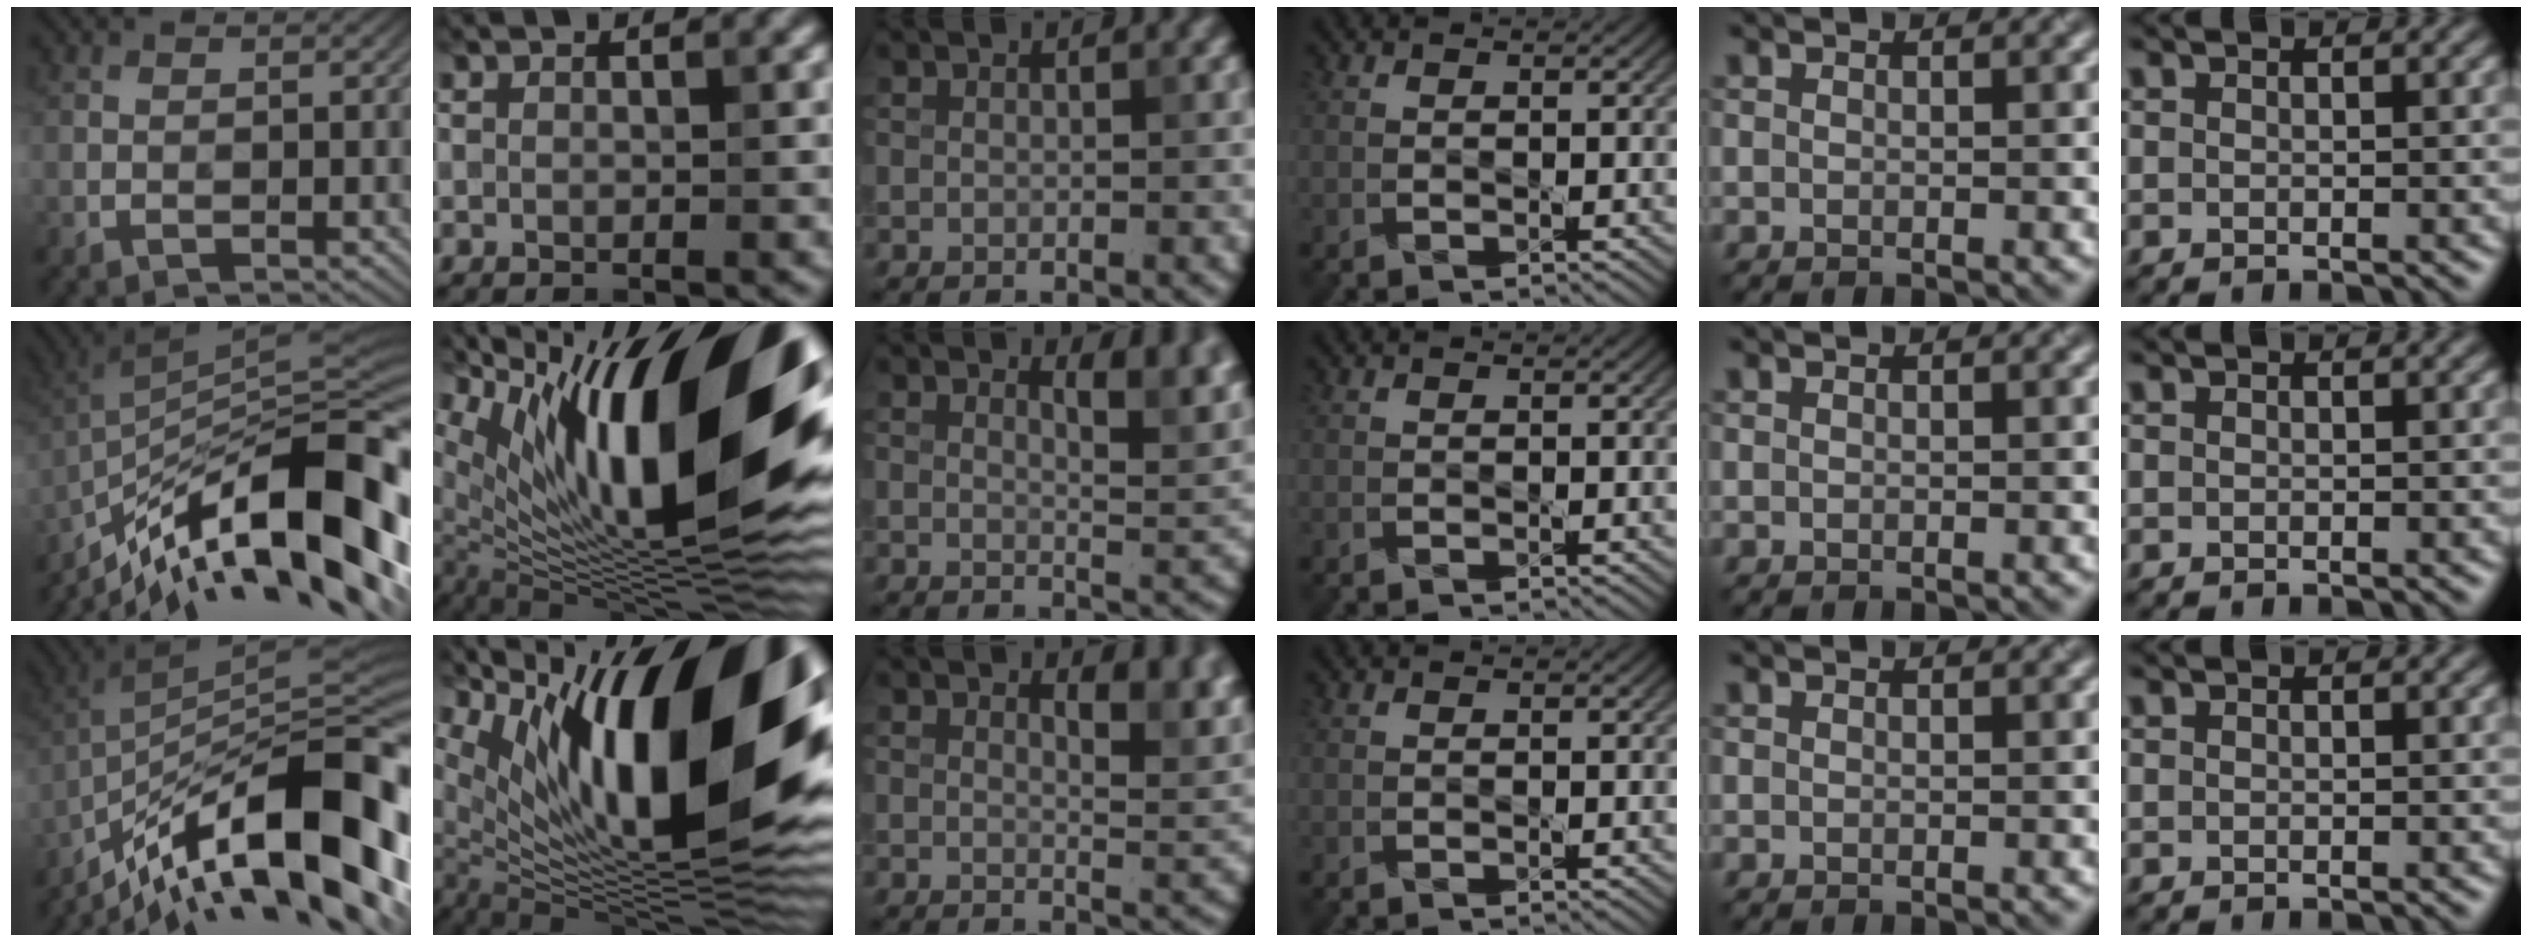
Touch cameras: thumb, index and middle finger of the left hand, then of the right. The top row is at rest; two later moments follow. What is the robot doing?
{"motion": "dispense", "object": "syringe"}